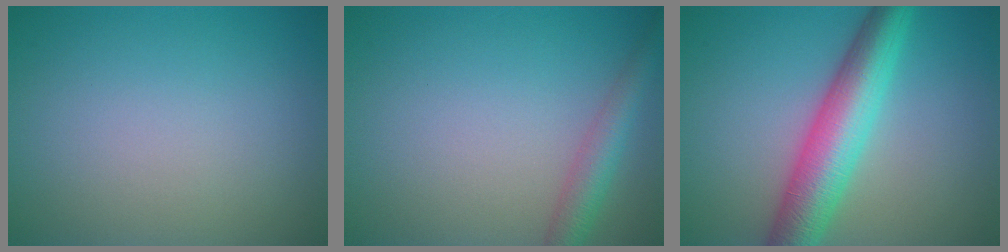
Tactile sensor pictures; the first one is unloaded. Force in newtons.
{"total": 3.1, "press": 3.1, "slide": 0.2}
{"total": 7.2, "press": 7.2, "slide": 0.1}